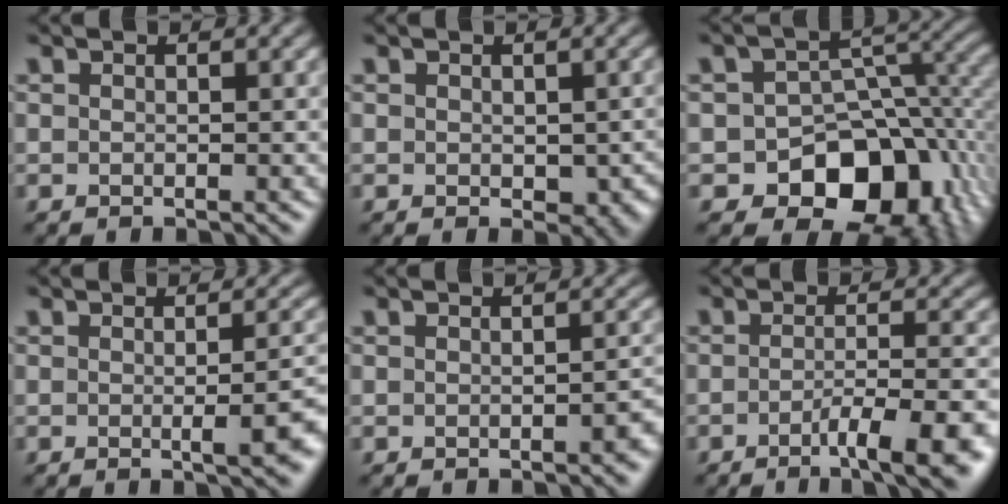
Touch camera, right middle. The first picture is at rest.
{"total": 3.7, "force": [-0.5, 2.3, 2.9], "torque": [-0.035, -0.006, 0.001]}
{"total": 10.5, "force": [-4.3, 7.0, 6.5], "torque": [-0.083, -0.008, -0.061]}
{"total": 6.1, "force": [-1.1, 1.9, 5.6], "torque": [-0.049, -0.004, -0.010]}
{"total": 2.4, "force": [-0.6, 0.6, 2.2], "torque": [-0.022, 0.001, -0.005]}
{"total": 7.3, "force": [-3.5, 1.7, 6.2], "torque": [-0.078, -0.003, -0.050]}